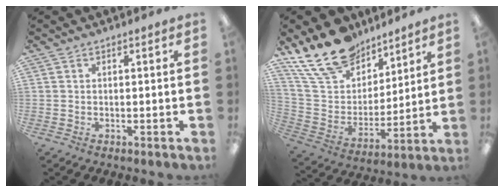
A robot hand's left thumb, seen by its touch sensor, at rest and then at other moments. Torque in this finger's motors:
{"motor_torque": [0.15, 0.13, 1.39, -1.38, 0.22]}